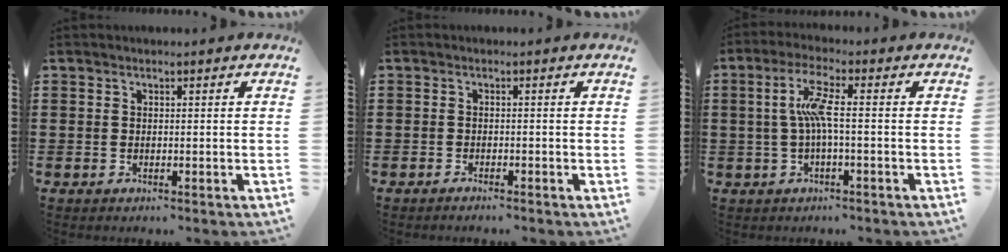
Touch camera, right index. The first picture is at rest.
{"total": 0.8, "force": [-0.8, -0.1, 0.2], "torque": [-0.006, -0.003, -0.015]}
{"total": 5.9, "force": [-0.2, 0.6, 5.9], "torque": [-0.125, -0.005, -0.014]}